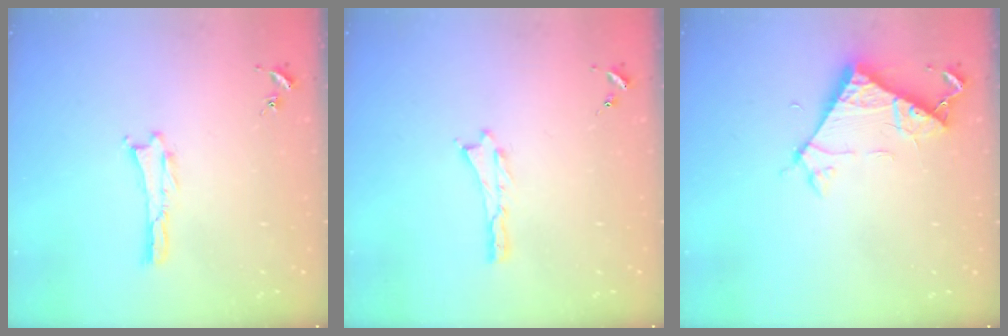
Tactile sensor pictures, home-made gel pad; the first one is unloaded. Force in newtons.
{"total": 0.0}
{"total": 6.9, "press": 6.9, "slide": 0.5}